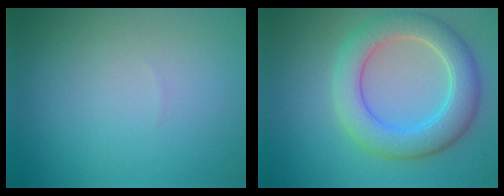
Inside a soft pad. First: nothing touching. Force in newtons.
{"total": 6.0, "press": 6.0, "slide": 0.4}